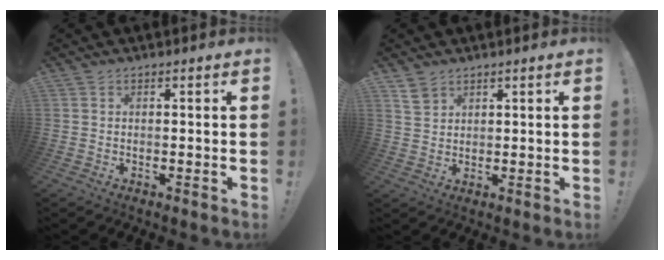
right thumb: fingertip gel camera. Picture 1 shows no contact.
{"total": 3.9, "force": [2.9, 2.4, 1.0], "torque": [-0.005, -0.019, 0.052]}